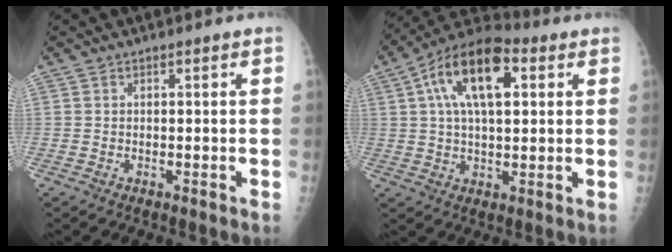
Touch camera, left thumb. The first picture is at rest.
{"total": 16.0, "force": [4.8, 7.9, 13.1], "torque": [-0.210, 0.017, 0.074]}